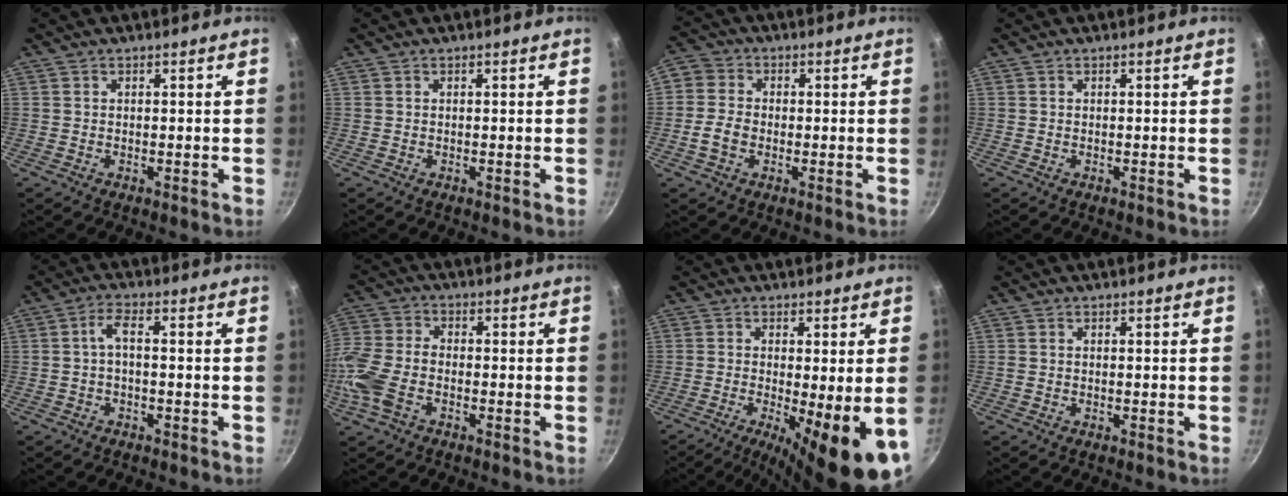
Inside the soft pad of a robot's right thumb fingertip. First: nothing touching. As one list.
[{"total": 0.0}, {"total": 6.2, "force": [-1.2, 5.1, 3.4], "torque": [-0.049, 0.013, -0.038]}, {"total": 0.0}, {"total": 3.3, "force": [-0.8, 1.1, 3.0], "torque": [-0.069, 0.020, -0.018]}, {"total": 10.7, "force": [-4.1, 6.1, 7.8], "torque": [-0.171, 0.024, -0.100]}, {"total": 13.7, "force": [-4.5, 2.6, 12.7], "torque": [-0.185, -0.014, -0.059]}, {"total": 0.0}]